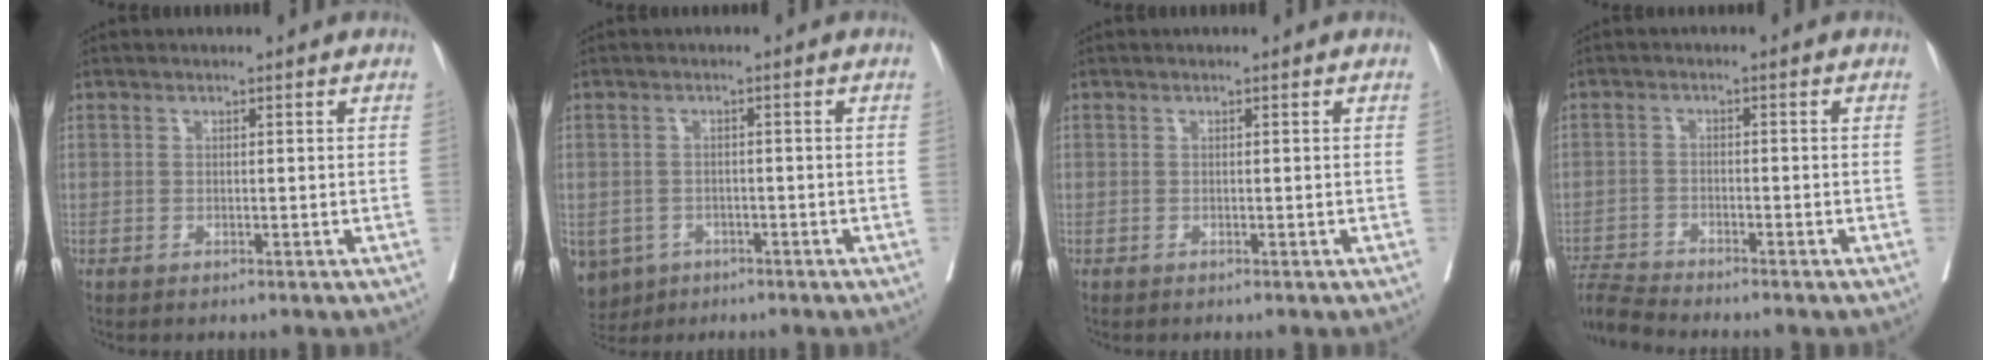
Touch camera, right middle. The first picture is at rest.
{"total": 8.0, "force": [-4.4, 6.2, 2.2], "torque": [-0.060, -0.003, -0.064]}
{"total": 0.0}
{"total": 5.3, "force": [-5.1, -1.2, 0.4], "torque": [-0.011, -0.007, -0.097]}